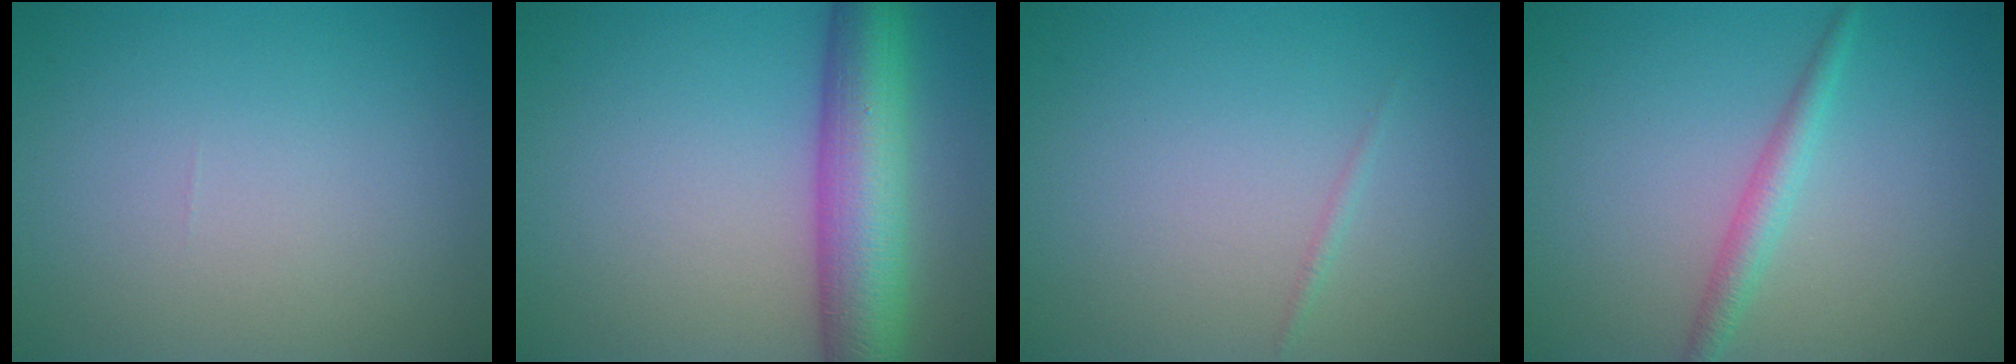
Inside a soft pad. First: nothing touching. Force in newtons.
{"total": 8.7, "press": 8.7, "slide": 0.4}
{"total": 0.5, "press": 0.5, "slide": 0.0}
{"total": 2.1, "press": 2.1, "slide": 0.0}